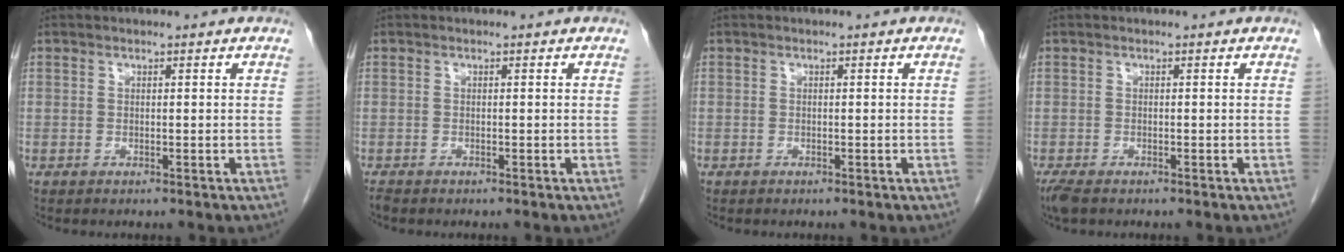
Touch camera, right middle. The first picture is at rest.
{"total": 0.7, "force": [-0.6, 0.1, 0.2], "torque": [-0.012, -0.003, -0.014]}
{"total": 0.0}
{"total": 3.0, "force": [-2.2, 1.1, 1.7], "torque": [-0.040, -0.011, -0.036]}